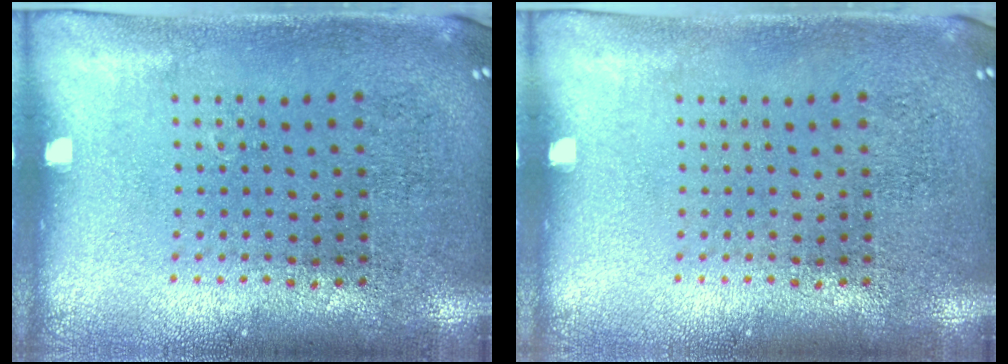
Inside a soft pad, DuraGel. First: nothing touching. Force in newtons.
{"total": 0.0}